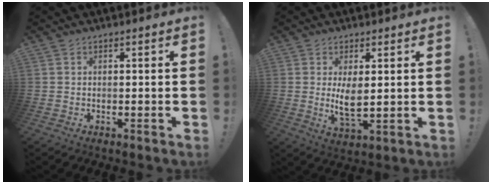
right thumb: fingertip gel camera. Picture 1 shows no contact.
{"total": 6.7, "force": [1.6, 2.9, 5.8], "torque": [-0.105, -0.017, 0.024]}